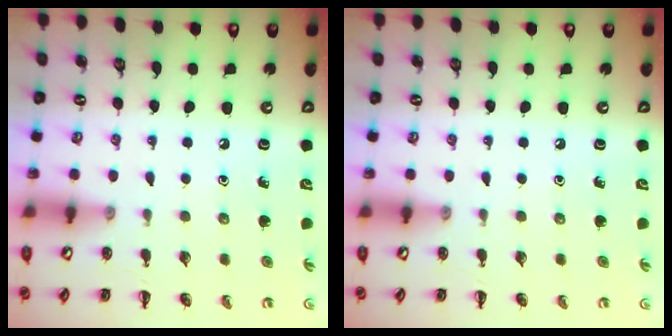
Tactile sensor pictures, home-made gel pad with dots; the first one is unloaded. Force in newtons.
{"total": 0.0}